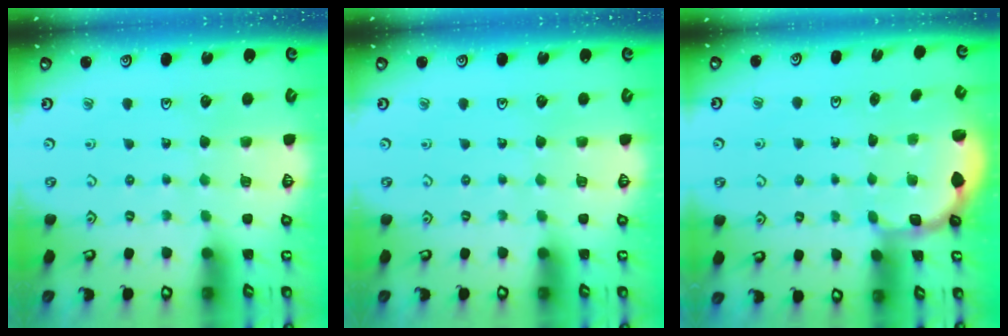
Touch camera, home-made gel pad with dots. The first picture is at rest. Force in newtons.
{"total": 0.0}
{"total": 1.9, "press": 1.7, "slide": 0.7}